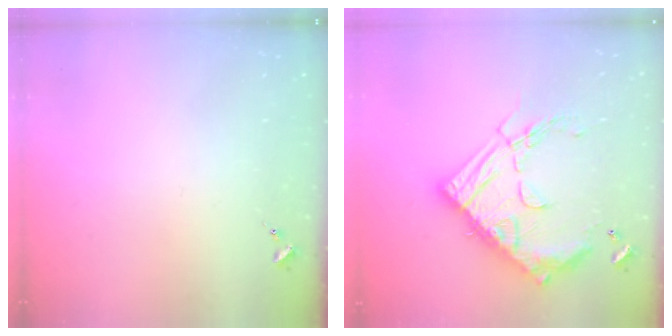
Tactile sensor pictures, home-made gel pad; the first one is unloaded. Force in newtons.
{"total": 23.7, "press": 23.6, "slide": 2.2}